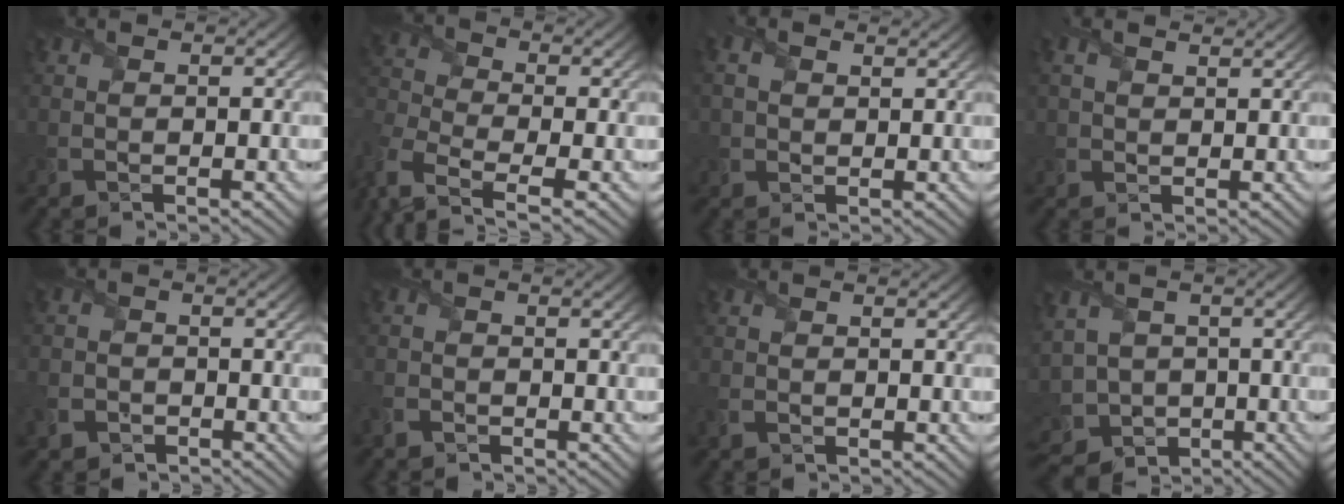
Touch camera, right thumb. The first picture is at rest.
{"total": 8.0, "force": [-4.6, 3.9, 5.2], "torque": [-0.140, -0.022, -0.107]}
{"total": 3.2, "force": [1.5, 2.0, 2.1], "torque": [-0.060, 0.006, 0.028]}
{"total": 3.8, "force": [2.4, 1.8, 2.5], "torque": [-0.067, 0.009, 0.049]}
{"total": 3.9, "force": [-2.5, 2.7, 1.2], "torque": [-0.031, -0.011, -0.055]}
{"total": 2.6, "force": [-2.1, 1.3, 0.7], "torque": [-0.026, -0.006, -0.051]}
{"total": 1.9, "force": [-1.0, 1.3, 0.9], "torque": [-0.030, -0.006, -0.023]}
{"total": 8.5, "force": [-2.7, 6.8, 4.4], "torque": [-0.130, -0.020, -0.053]}